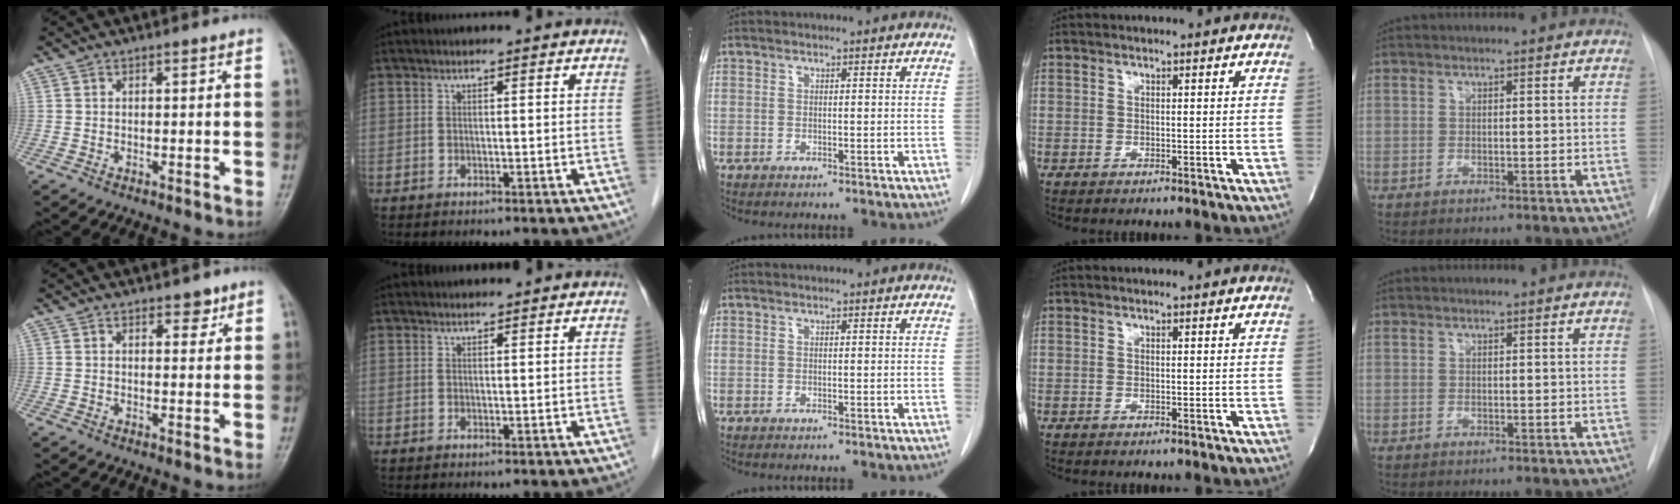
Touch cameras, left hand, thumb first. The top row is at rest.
{"thumb": {"total": 2.5, "force": [1.7, 1.3, 1.3], "torque": [-0.003, -0.009, 0.023]}, "index": {"total": 0.6, "force": [0.6, 0.0, 0.0], "torque": [-0.010, 0.001, 0.012]}}